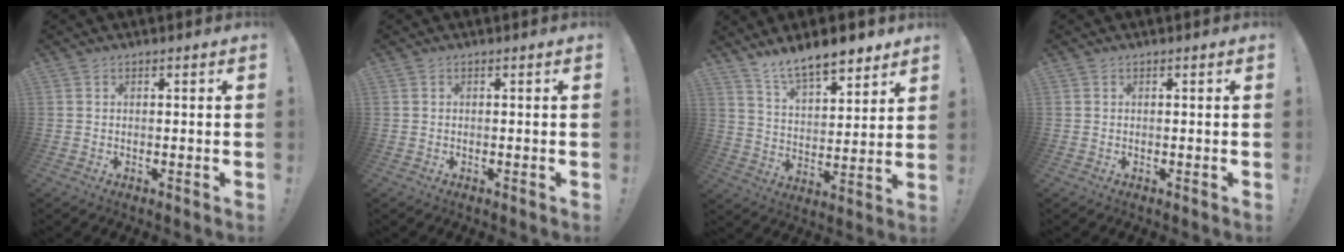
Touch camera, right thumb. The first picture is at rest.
{"total": 0.0}
{"total": 11.6, "force": [9.6, 4.1, 5.0], "torque": [-0.082, -0.068, 0.175]}
{"total": 0.0}